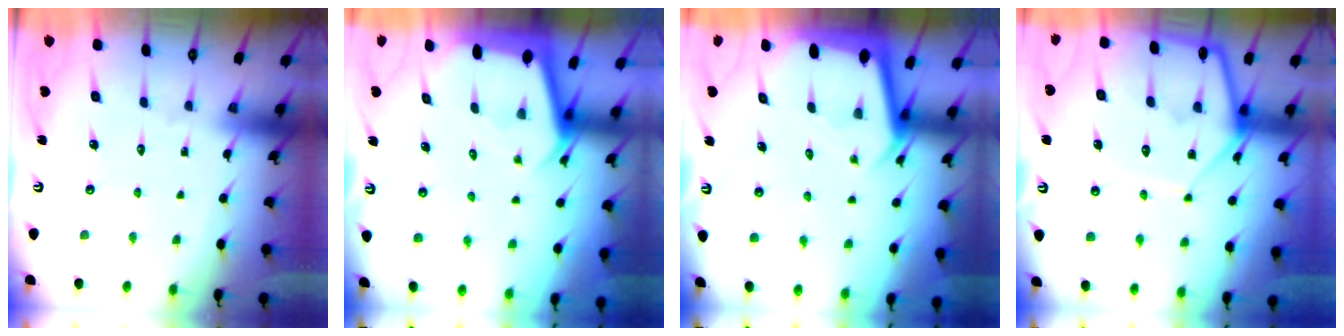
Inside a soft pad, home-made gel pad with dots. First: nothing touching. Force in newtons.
{"total": 2.5, "press": 2.5, "slide": 0.3}
{"total": 2.3, "press": 2.3, "slide": 0.2}
{"total": 11.6, "press": 11.6, "slide": 1.0}